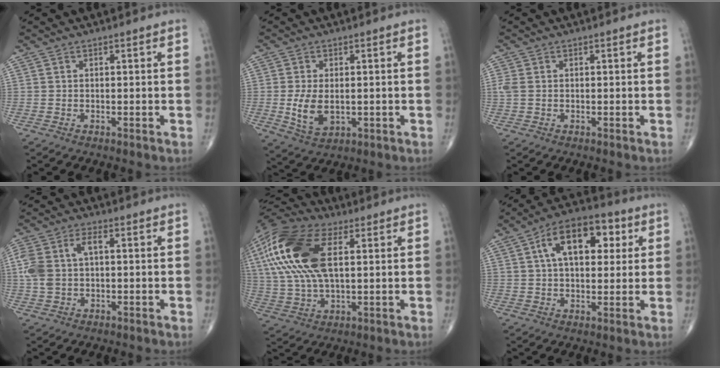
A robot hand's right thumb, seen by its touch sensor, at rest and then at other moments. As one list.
[{"total": 7.0, "force": [-0.6, 4.2, 5.5], "torque": [-0.102, -0.012, 0.000]}, {"total": 1.6, "force": [0.1, 1.1, 1.2], "torque": [-0.043, 0.007, 0.004]}, {"total": 7.9, "force": [0.8, 4.6, 6.4], "torque": [-0.157, 0.023, 0.017]}, {"total": 23.2, "force": [6.2, 11.3, 19.3], "torque": [-0.436, 0.009, 0.109]}, {"total": 14.3, "force": [4.3, 7.9, 11.1], "torque": [-0.151, 0.014, 0.063]}]